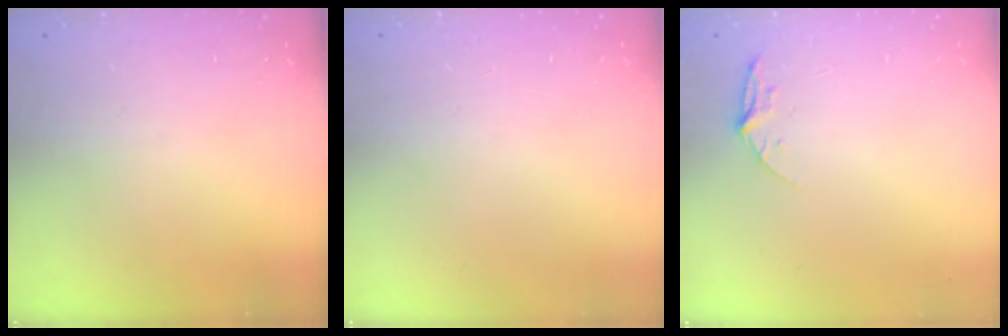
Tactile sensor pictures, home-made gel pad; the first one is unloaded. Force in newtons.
{"total": 0.0}
{"total": 5.3, "press": 5.3, "slide": 0.5}